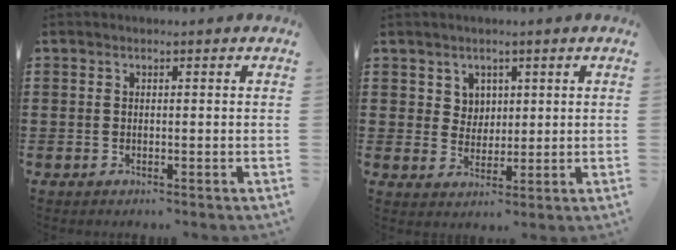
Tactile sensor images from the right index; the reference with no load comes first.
{"total": 3.7, "force": [2.0, 3.0, 0.6], "torque": [-0.026, 0.010, 0.037]}